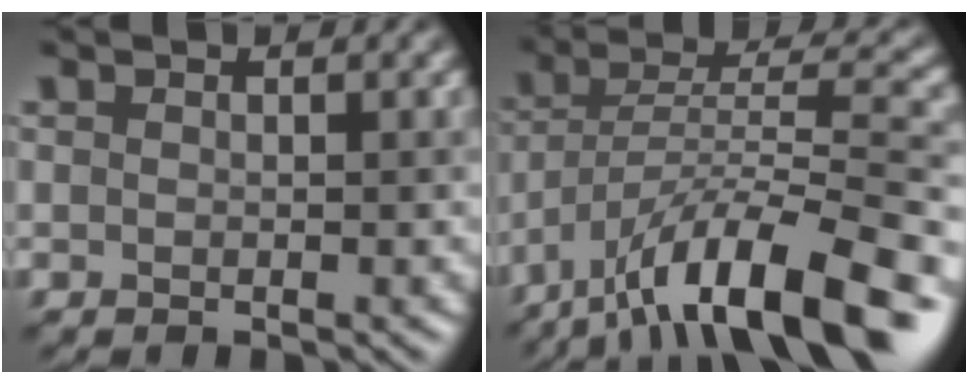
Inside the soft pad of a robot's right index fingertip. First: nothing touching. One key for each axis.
{"total": 14.2, "fx": -9.3, "fy": 4.3, "fz": 9.9, "tx": -0.169, "ty": 0.015, "tz": -0.162}